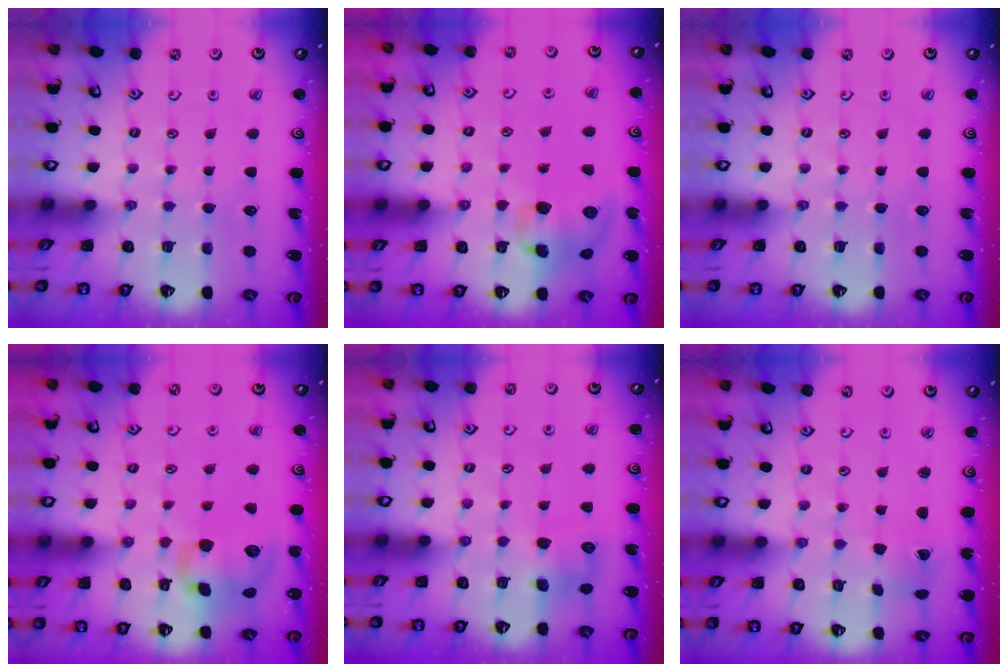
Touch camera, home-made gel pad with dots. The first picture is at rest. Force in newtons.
{"total": 12.1, "press": 11.9, "slide": 1.9}
{"total": 0.0}
{"total": 12.7, "press": 12.5, "slide": 2.0}
{"total": 8.0, "press": 8.0, "slide": 0.4}
{"total": 1.0, "press": 1.0, "slide": 0.1}